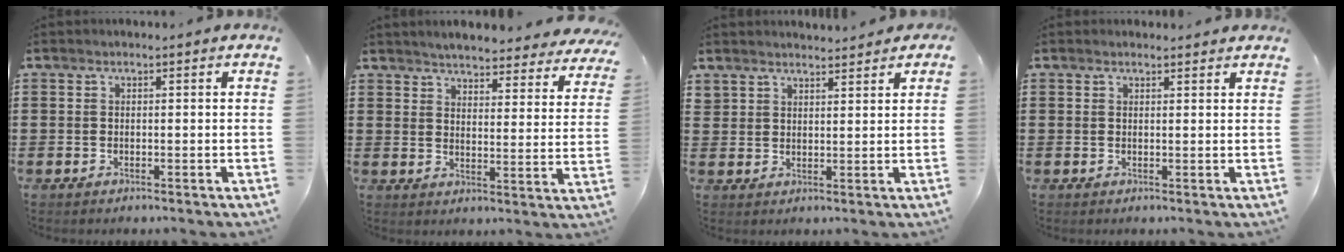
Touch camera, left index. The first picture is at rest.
{"total": 4.5, "force": [4.4, -0.1, 0.7], "torque": [-0.035, -0.029, 0.076]}
{"total": 3.3, "force": [3.1, 1.1, -0.1], "torque": [-0.008, -0.004, 0.060]}
{"total": 1.0, "force": [0.9, 0.2, 0.2], "torque": [-0.005, 0.002, 0.018]}